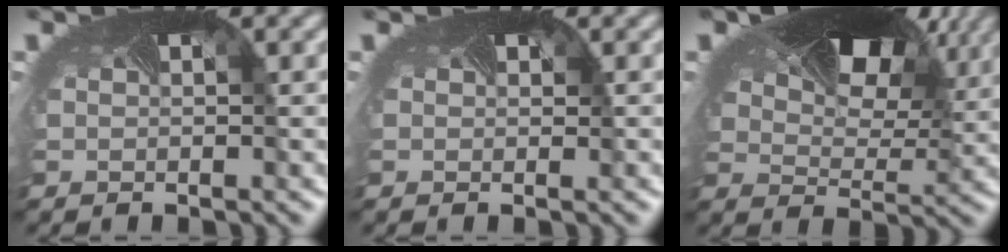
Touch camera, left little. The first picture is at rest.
{"total": 0.5, "force": [0.0, -0.3, -0.4], "torque": [0.006, -0.010, 0.003]}
{"total": 10.2, "force": [5.9, 5.3, 6.5], "torque": [-0.116, 0.005, 0.094]}